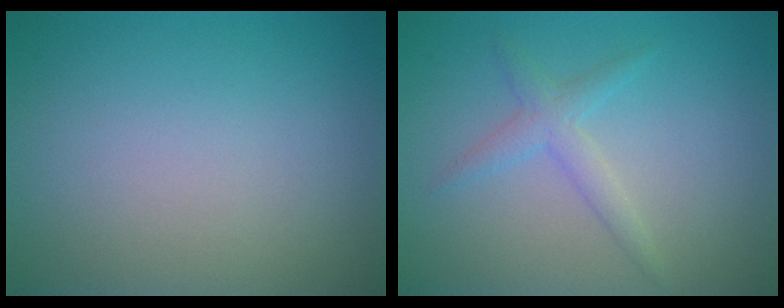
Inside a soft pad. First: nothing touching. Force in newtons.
{"total": 1.4, "press": 1.4, "slide": 0.0}